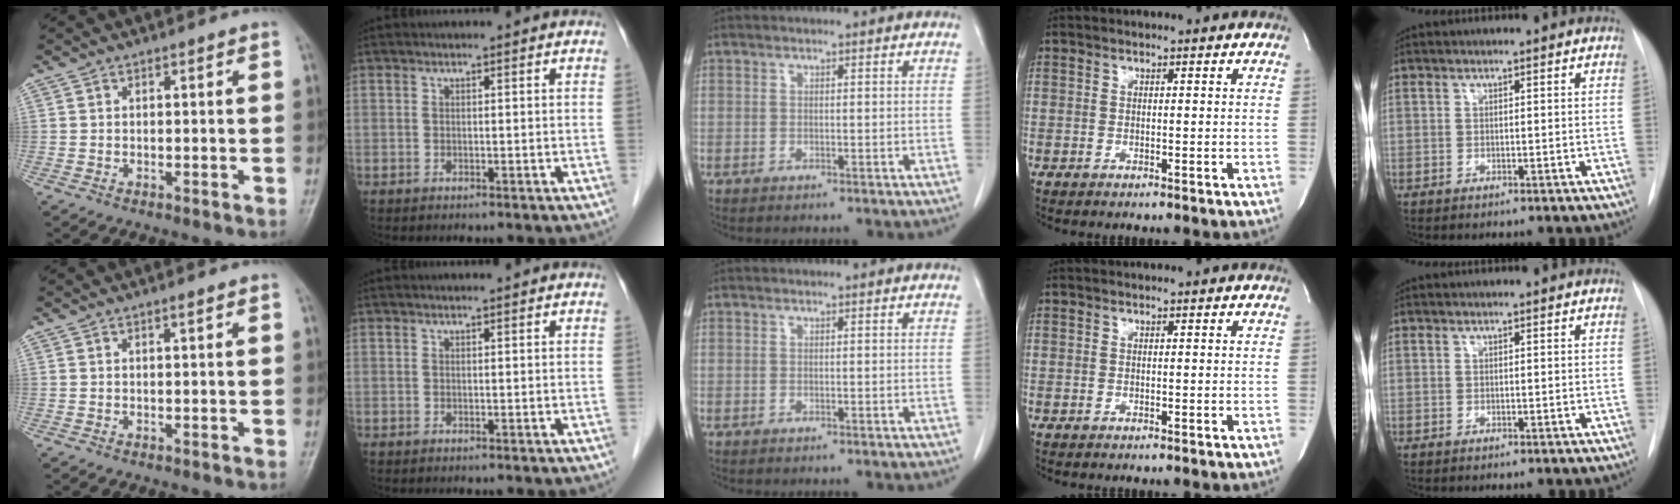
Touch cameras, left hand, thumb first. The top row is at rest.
{"thumb": {"total": 0.7, "force": [0.5, 0.0, 0.6], "torque": [-0.011, -0.001, 0.008]}, "index": {"total": 0.8, "force": [0.7, 0.0, 0.3], "torque": [-0.008, 0.005, 0.013]}}